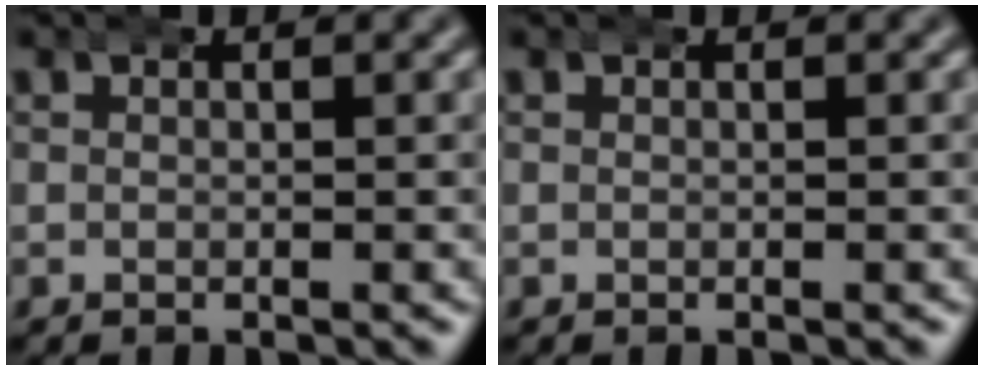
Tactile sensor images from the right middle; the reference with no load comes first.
{"total": 0.0}